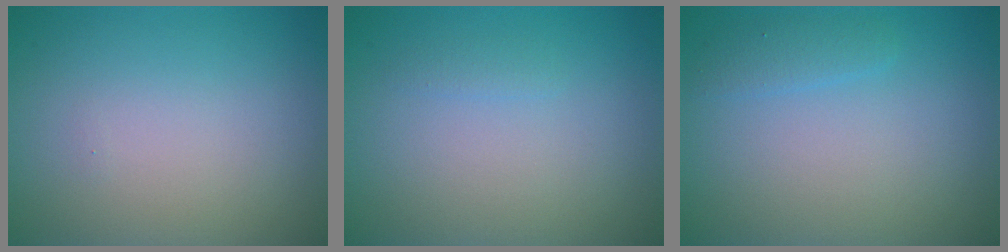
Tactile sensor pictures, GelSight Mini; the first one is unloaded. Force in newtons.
{"total": 0.6, "press": 0.6, "slide": 0.1}
{"total": 1.2, "press": 1.2, "slide": 0.1}